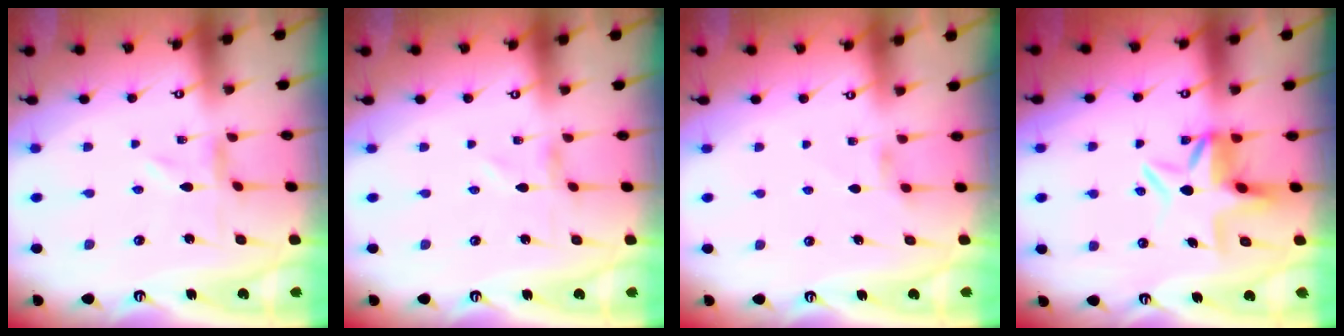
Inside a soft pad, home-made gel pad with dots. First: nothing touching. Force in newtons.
{"total": 0.0}
{"total": 2.7, "press": 2.7, "slide": 0.5}
{"total": 6.6, "press": 6.0, "slide": 2.7}